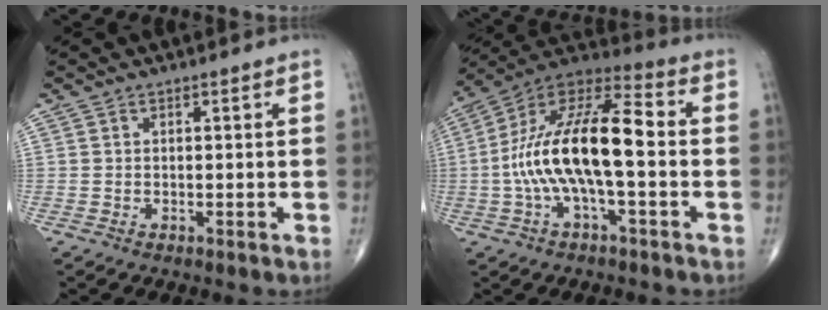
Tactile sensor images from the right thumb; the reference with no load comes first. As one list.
[{"total": 18.5, "force": [-1.8, 6.7, 17.1], "torque": [-0.331, 0.050, -0.039]}]